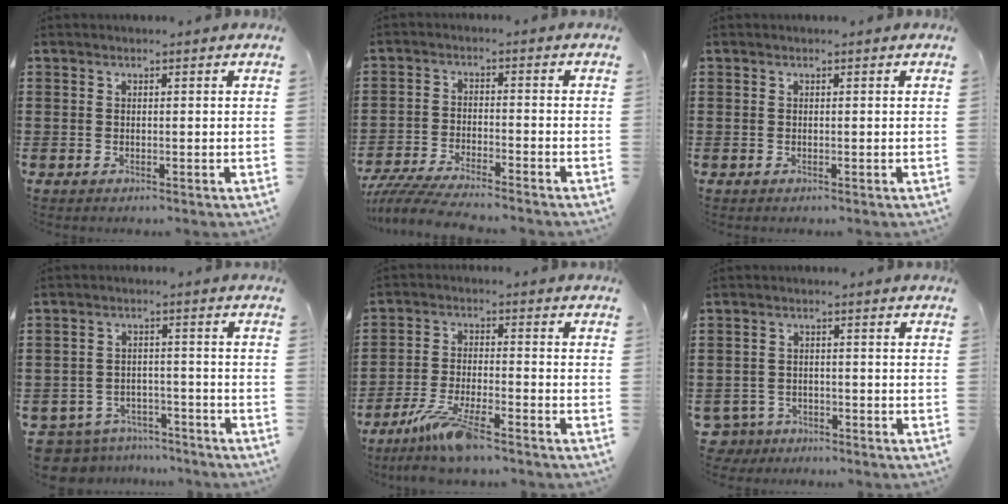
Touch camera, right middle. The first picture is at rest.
{"total": 5.3, "force": [-5.0, 0.1, 1.5], "torque": [-0.045, -0.013, -0.103]}
{"total": 0.0}
{"total": 5.3, "force": [-5.1, 1.1, 0.3], "torque": [-0.029, 0.004, -0.111]}
{"total": 7.8, "force": [-6.0, 1.0, 4.9], "torque": [-0.114, -0.015, -0.117]}
{"total": 2.5, "force": [-2.3, 1.1, 0.0], "torque": [-0.018, -0.005, -0.052]}